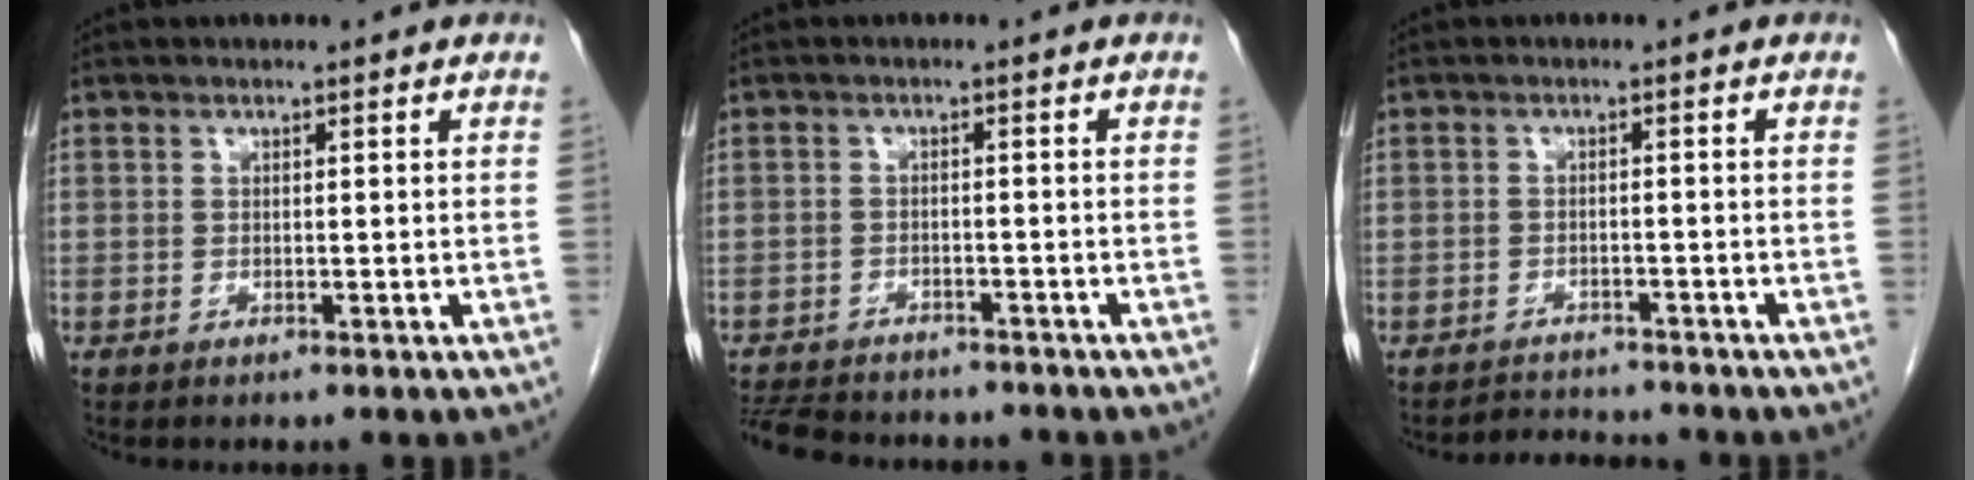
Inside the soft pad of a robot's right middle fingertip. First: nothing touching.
{"total": 11.1, "force": [-9.9, 3.3, 3.8], "torque": [-0.082, -0.005, -0.139]}
{"total": 2.9, "force": [-2.9, 0.2, -0.6], "torque": [0.009, -0.009, -0.044]}